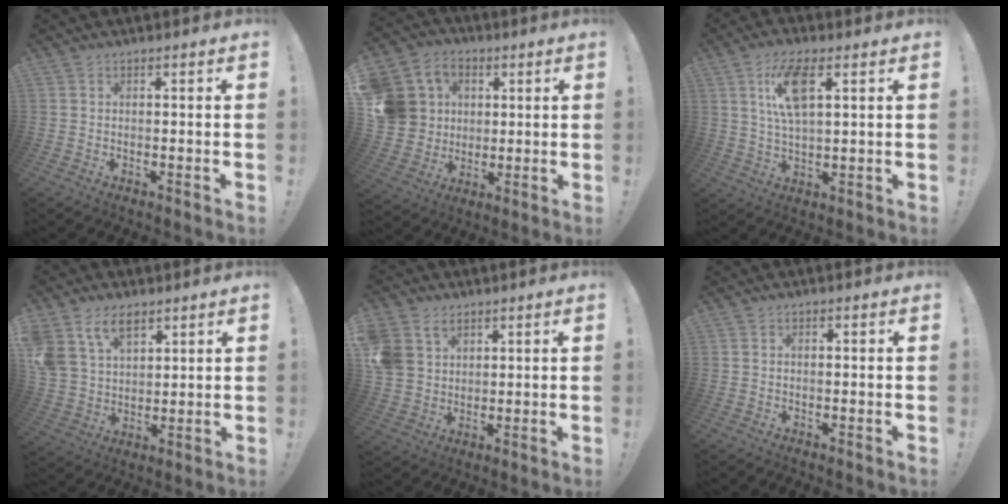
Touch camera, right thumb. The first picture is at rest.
{"total": 13.5, "force": [1.9, 12.5, 4.6], "torque": [-0.071, 0.000, 0.052]}
{"total": 11.4, "force": [4.3, 4.6, 9.5], "torque": [-0.167, -0.003, 0.075]}
{"total": 12.3, "force": [7.5, 7.7, 6.0], "torque": [-0.115, -0.037, 0.147]}
{"total": 9.1, "force": [4.5, 7.1, 3.6], "torque": [-0.078, -0.020, 0.092]}
{"total": 0.6, "force": [-0.3, 0.4, 0.3], "torque": [-0.004, 0.002, -0.006]}